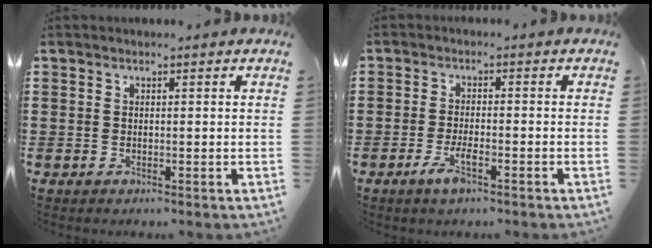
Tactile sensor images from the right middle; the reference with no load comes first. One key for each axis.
{"total": 3.9, "fx": -2.1, "fy": 1.0, "fz": 3.2, "tx": -0.071, "ty": -0.003, "tz": -0.043}